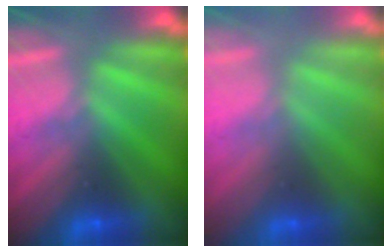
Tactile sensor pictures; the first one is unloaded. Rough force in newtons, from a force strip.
{"total": 2.4}